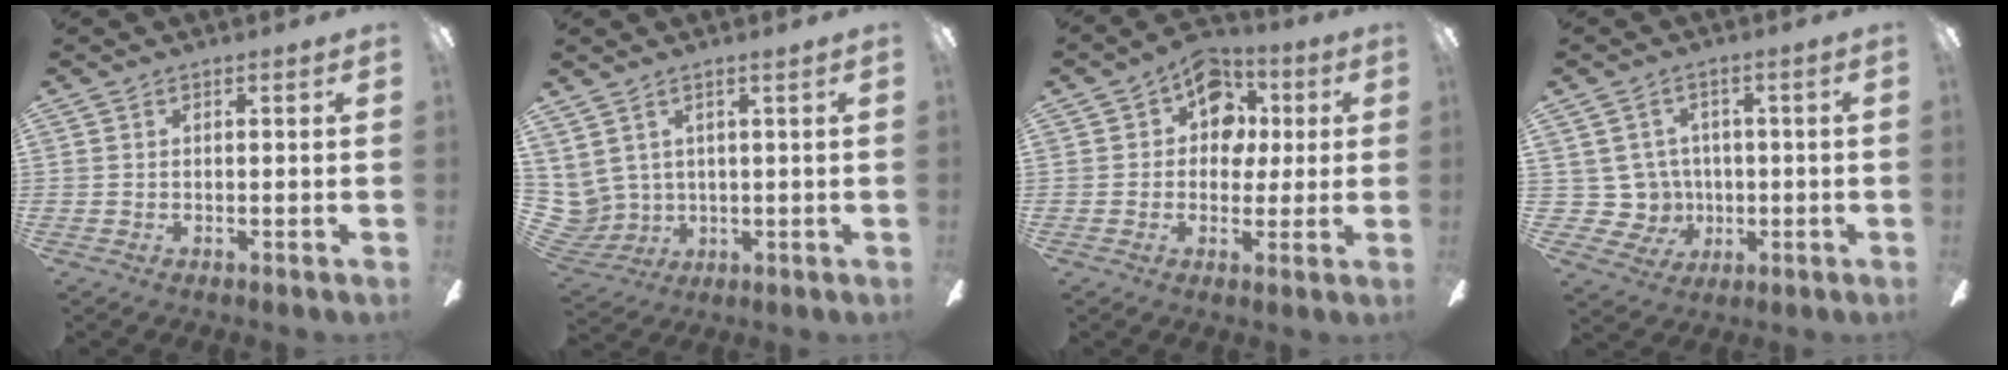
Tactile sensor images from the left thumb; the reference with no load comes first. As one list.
[{"total": 6.3, "force": [3.3, 5.2, 1.3], "torque": [-0.070, -0.017, 0.069]}, {"total": 11.3, "force": [4.1, 8.8, 5.8], "torque": [-0.079, -0.014, 0.075]}, {"total": 7.7, "force": [1.0, 7.5, 1.4], "torque": [-0.067, -0.006, 0.029]}]